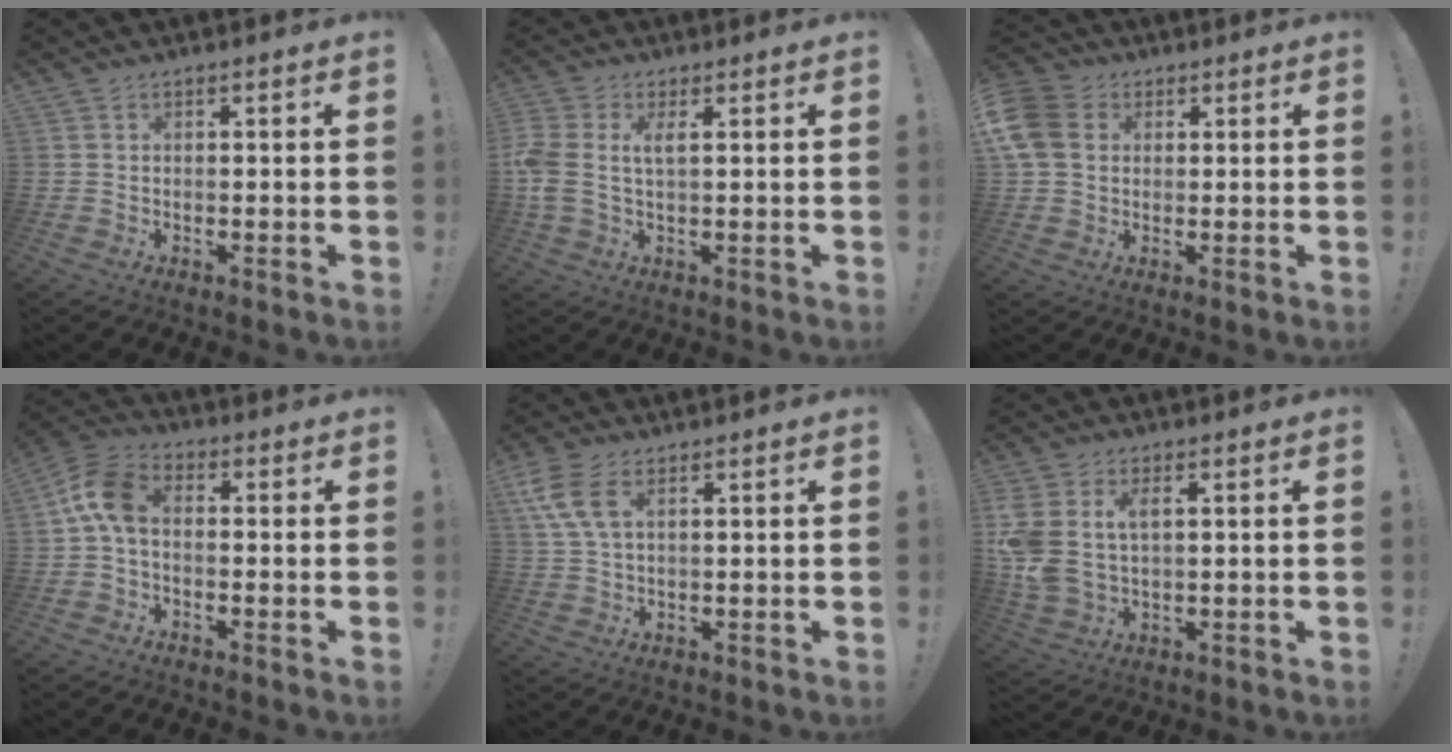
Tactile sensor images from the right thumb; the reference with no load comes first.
{"total": 5.4, "force": [1.1, 2.6, 4.5], "torque": [-0.088, -0.009, 0.017]}
{"total": 11.5, "force": [2.2, 9.4, 6.3], "torque": [-0.123, 0.000, 0.045]}
{"total": 9.3, "force": [0.6, 5.7, 7.3], "torque": [-0.141, 0.008, 0.018]}
{"total": 8.6, "force": [3.9, 4.0, 6.6], "torque": [-0.136, -0.007, 0.076]}
{"total": 8.8, "force": [3.1, 5.7, 5.9], "torque": [-0.119, -0.006, 0.060]}